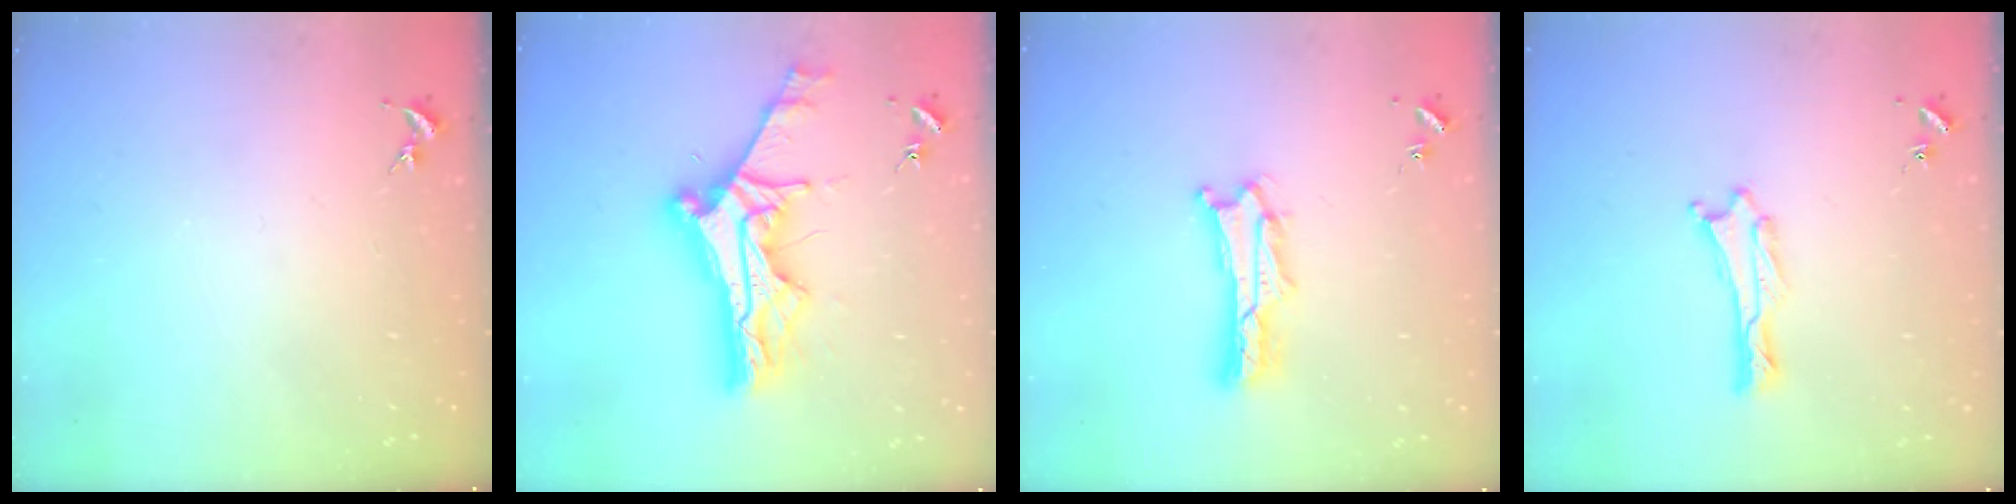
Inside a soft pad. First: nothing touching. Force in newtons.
{"total": 12.3, "press": 12.3, "slide": 1.1}
{"total": 2.1, "press": 2.1, "slide": 0.3}
{"total": 0.6, "press": 0.5, "slide": 0.1}